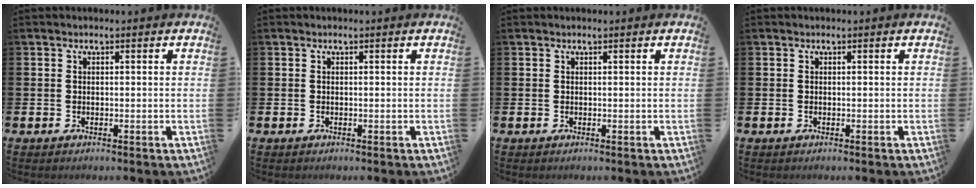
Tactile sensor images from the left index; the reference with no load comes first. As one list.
[{"total": 0.0}, {"total": 0.0}, {"total": 0.0}]